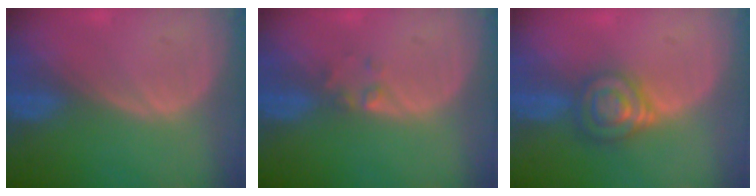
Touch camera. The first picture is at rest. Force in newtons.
{"total": 1.4, "press": 1.3, "slide": 0.2}
{"total": 6.6, "press": 5.7, "slide": 3.3}